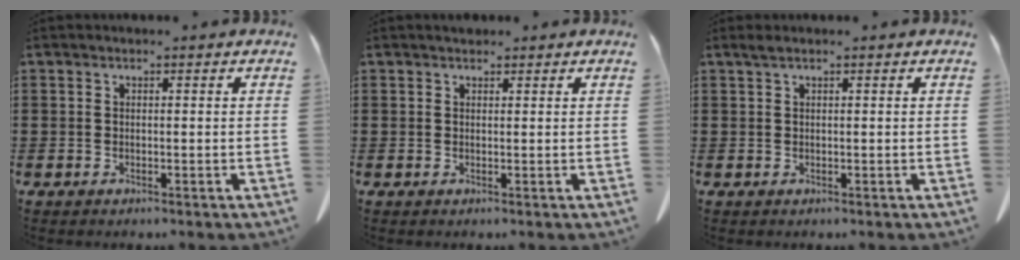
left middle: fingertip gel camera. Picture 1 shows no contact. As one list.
[{"total": 0.8, "force": [0.7, 0.4, 0.1], "torque": [-0.003, 0.004, 0.014]}, {"total": 0.6, "force": [0.4, 0.0, 0.5], "torque": [-0.011, 0.001, 0.007]}]